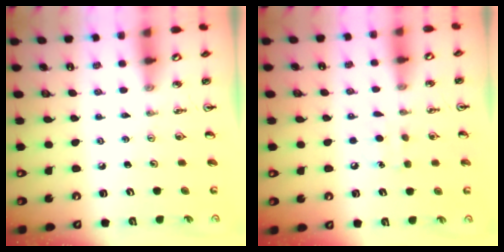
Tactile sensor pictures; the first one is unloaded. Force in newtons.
{"total": 7.5, "press": 7.4, "slide": 0.7}